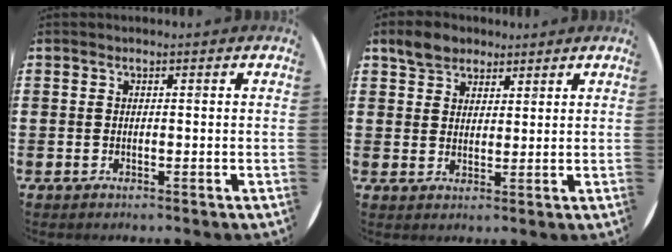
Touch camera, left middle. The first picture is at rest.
{"total": 3.9, "force": [3.1, 2.3, 0.7], "torque": [-0.015, 0.008, 0.059]}